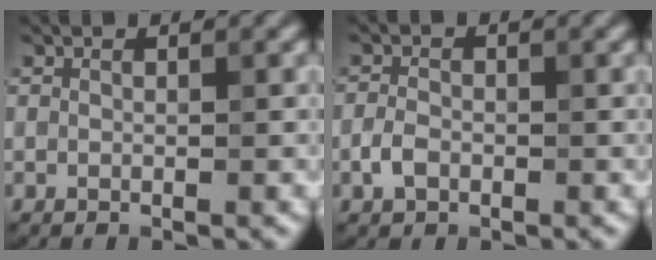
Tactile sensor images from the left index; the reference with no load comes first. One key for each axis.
{"total": 1.7, "fx": -0.7, "fy": 1.2, "fz": 1.0, "tx": -0.020, "ty": 0.002, "tz": -0.019}